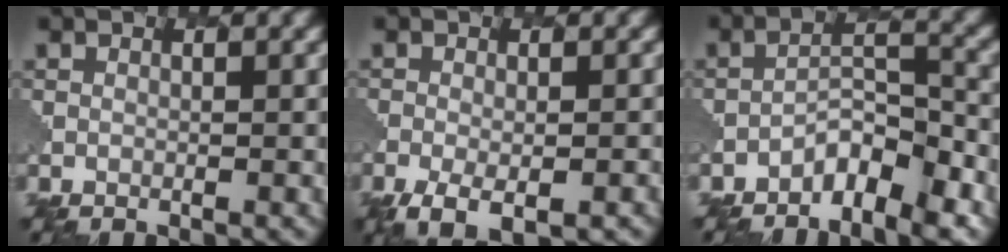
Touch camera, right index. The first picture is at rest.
{"total": 4.3, "force": [-2.3, 1.7, 3.2], "torque": [-0.055, -0.006, -0.036]}
{"total": 4.0, "force": [-3.0, 1.2, 2.3], "torque": [-0.035, 0.010, -0.059]}